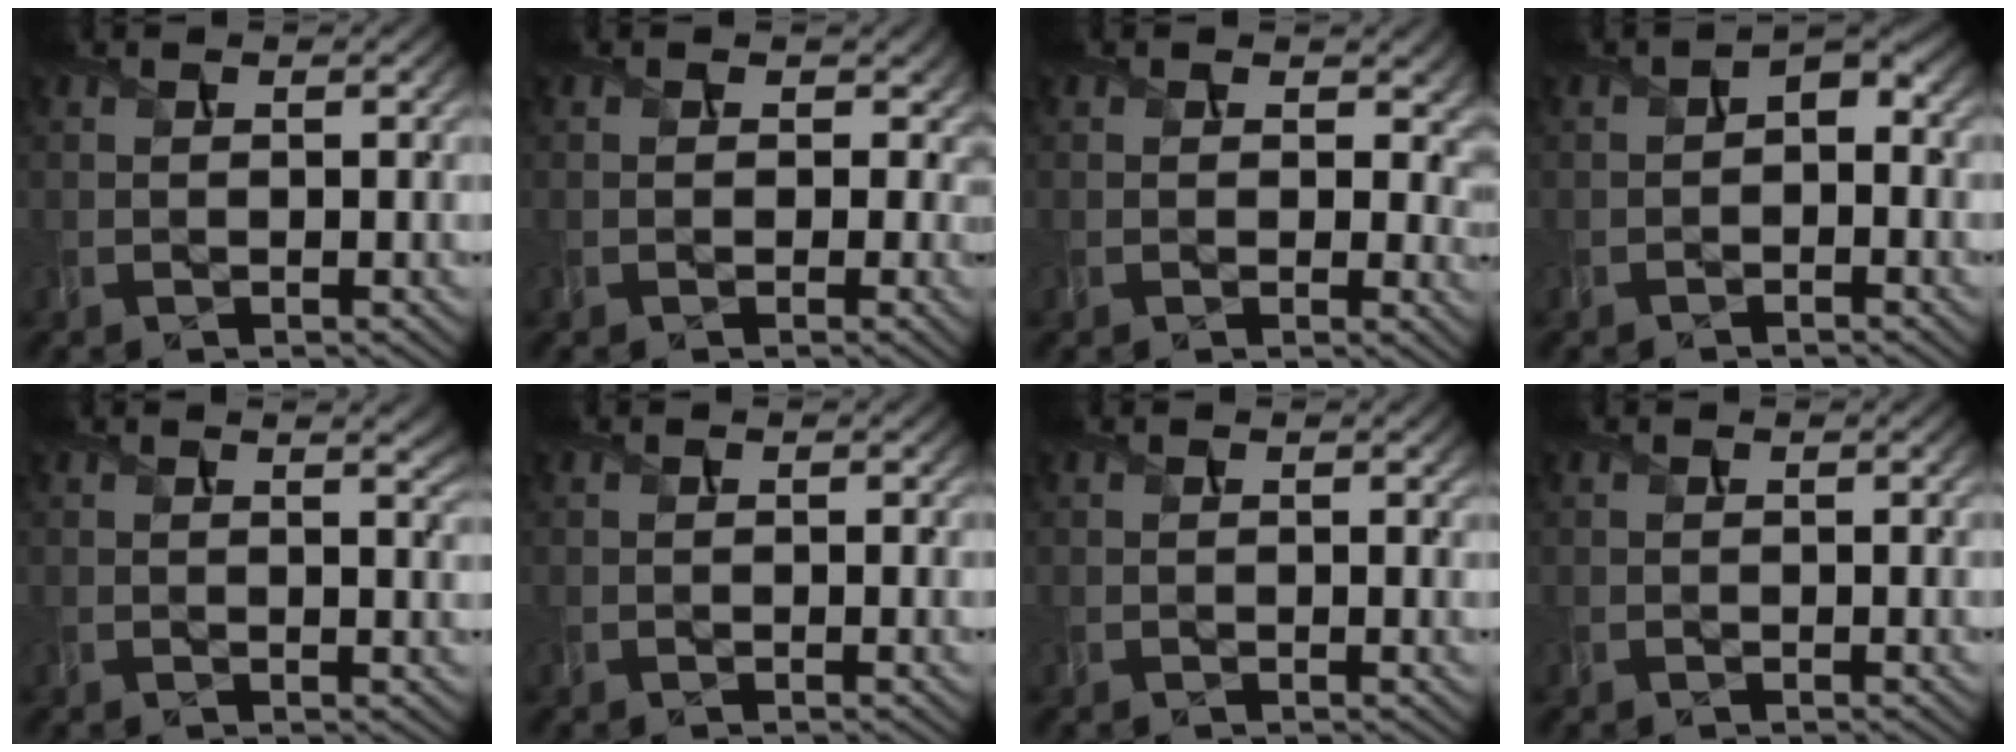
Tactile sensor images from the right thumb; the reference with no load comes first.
{"total": 4.0, "force": [-0.1, 3.5, 1.9], "torque": [-0.035, -0.018, 0.001]}
{"total": 5.3, "force": [1.3, 4.0, 3.3], "torque": [-0.053, -0.016, 0.020]}
{"total": 2.4, "force": [-0.6, 1.5, 1.7], "torque": [-0.033, 0.001, -0.014]}
{"total": 4.1, "force": [2.1, 1.5, 3.3], "torque": [-0.040, 0.005, 0.024]}
{"total": 0.0}
{"total": 0.6, "force": [0.3, 0.1, 0.6], "torque": [-0.011, -0.001, 0.006]}
{"total": 0.0}